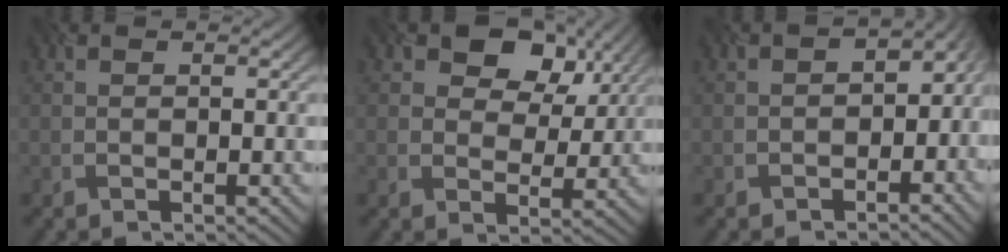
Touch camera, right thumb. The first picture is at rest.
{"total": 7.4, "force": [3.9, 5.0, 3.9], "torque": [-0.065, 0.002, 0.064]}
{"total": 5.2, "force": [-2.7, 2.9, 3.4], "torque": [-0.038, -0.011, -0.036]}